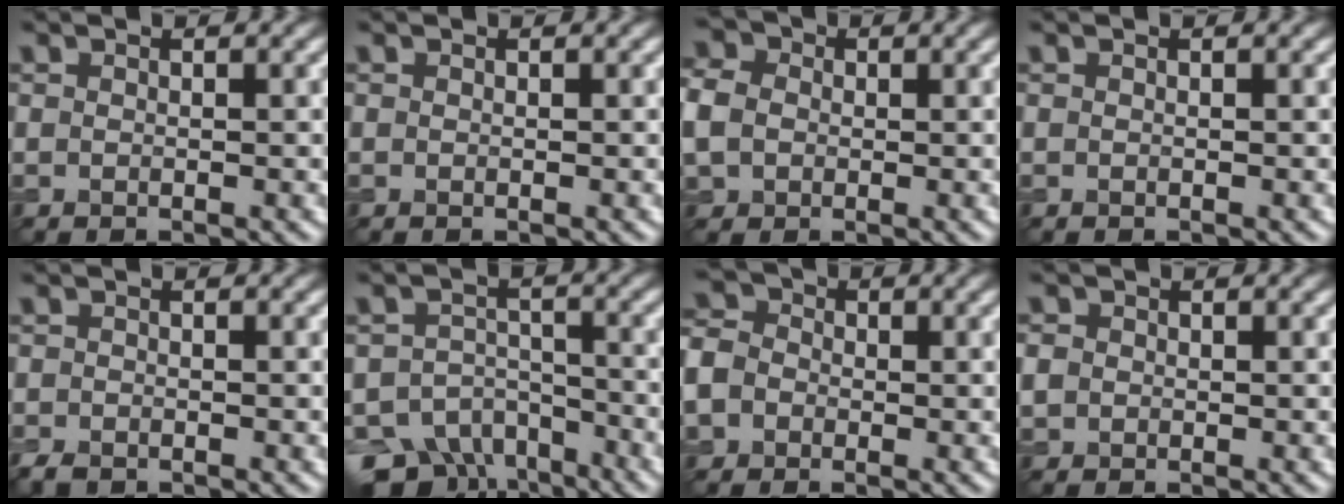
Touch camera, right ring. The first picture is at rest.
{"total": 0.0}
{"total": 5.5, "force": [0.2, 4.6, 2.9], "torque": [-0.076, 0.017, -0.009]}
{"total": 0.0}
{"total": 1.4, "force": [-1.2, 0.7, 0.5], "torque": [-0.011, -0.005, -0.026]}
{"total": 8.8, "force": [-6.6, 5.1, 2.8], "torque": [-0.030, -0.008, -0.104]}
{"total": 6.6, "force": [-1.7, 5.7, 2.9], "torque": [-0.074, 0.001, -0.063]}
{"total": 1.3, "force": [0.0, 1.3, 0.4], "torque": [-0.004, -0.002, -0.004]}